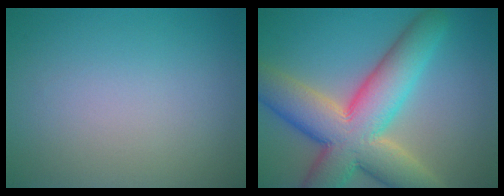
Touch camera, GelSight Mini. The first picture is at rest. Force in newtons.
{"total": 11.8, "press": 11.8, "slide": 0.9}